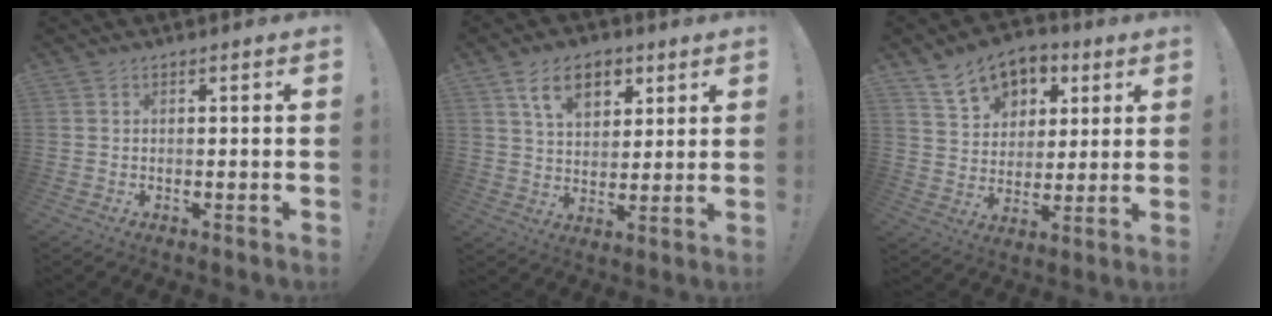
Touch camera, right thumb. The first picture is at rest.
{"total": 11.7, "force": [5.9, 7.5, 6.8], "torque": [-0.099, -0.012, 0.110]}
{"total": 12.7, "force": [7.3, 9.1, 5.1], "torque": [-0.080, -0.039, 0.141]}